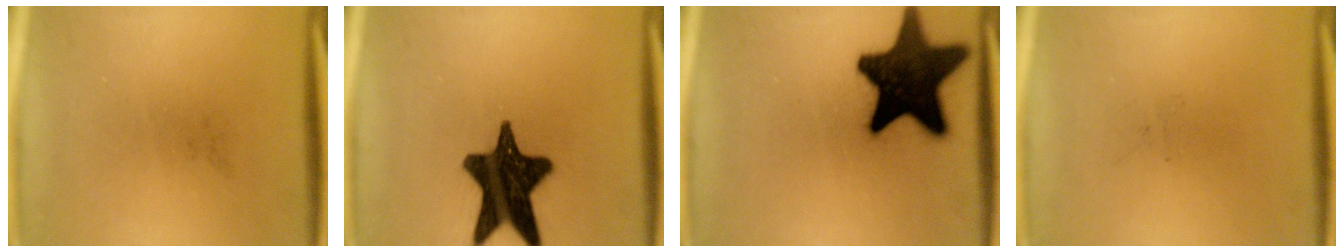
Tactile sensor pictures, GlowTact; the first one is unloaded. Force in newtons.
{"total": 16.5}
{"total": 19.2}
{"total": 0.0}